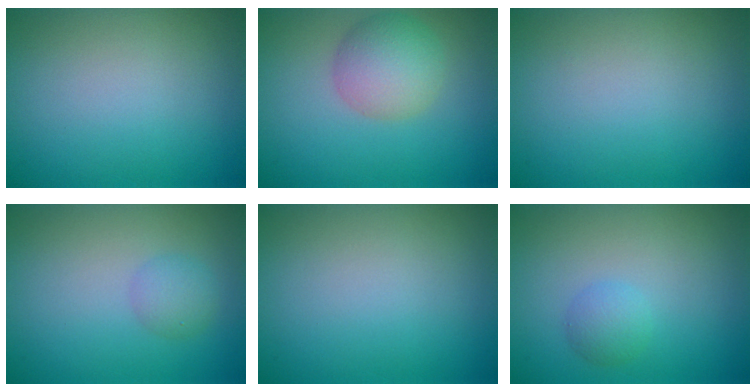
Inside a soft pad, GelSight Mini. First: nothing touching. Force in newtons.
{"total": 4.4, "press": 4.4, "slide": 0.1}
{"total": 0.0}
{"total": 1.7, "press": 1.7, "slide": 0.0}
{"total": 0.0}
{"total": 1.6, "press": 1.6, "slide": 0.1}